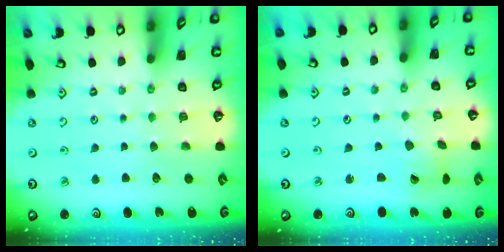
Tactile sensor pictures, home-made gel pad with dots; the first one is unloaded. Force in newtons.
{"total": 2.4, "press": 2.4, "slide": 0.4}